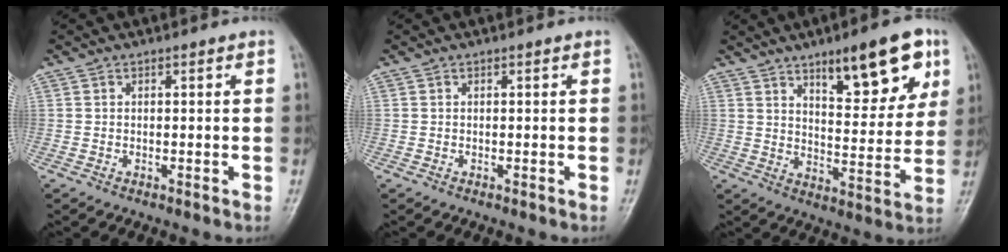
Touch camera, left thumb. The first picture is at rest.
{"total": 0.0}
{"total": 15.5, "force": [8.6, 5.2, 11.9], "torque": [-0.130, -0.041, 0.128]}